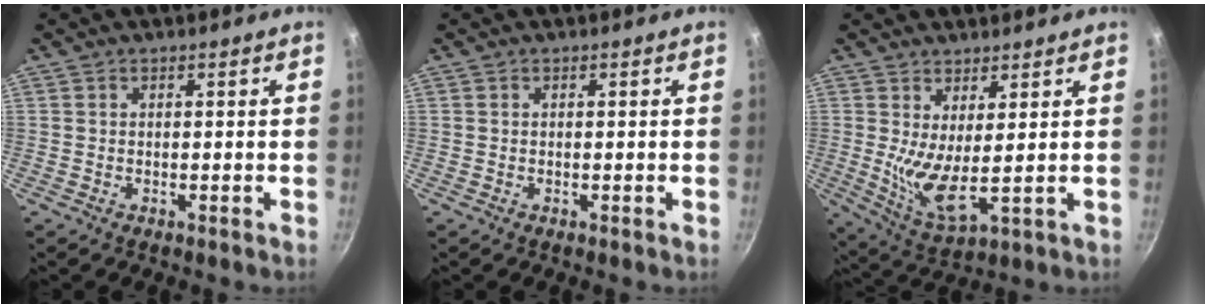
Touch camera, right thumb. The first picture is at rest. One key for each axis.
{"total": 0.0}
{"total": 8.1, "fx": 2.6, "fy": 2.2, "fz": 7.3, "tx": -0.141, "ty": -0.047, "tz": 0.049}